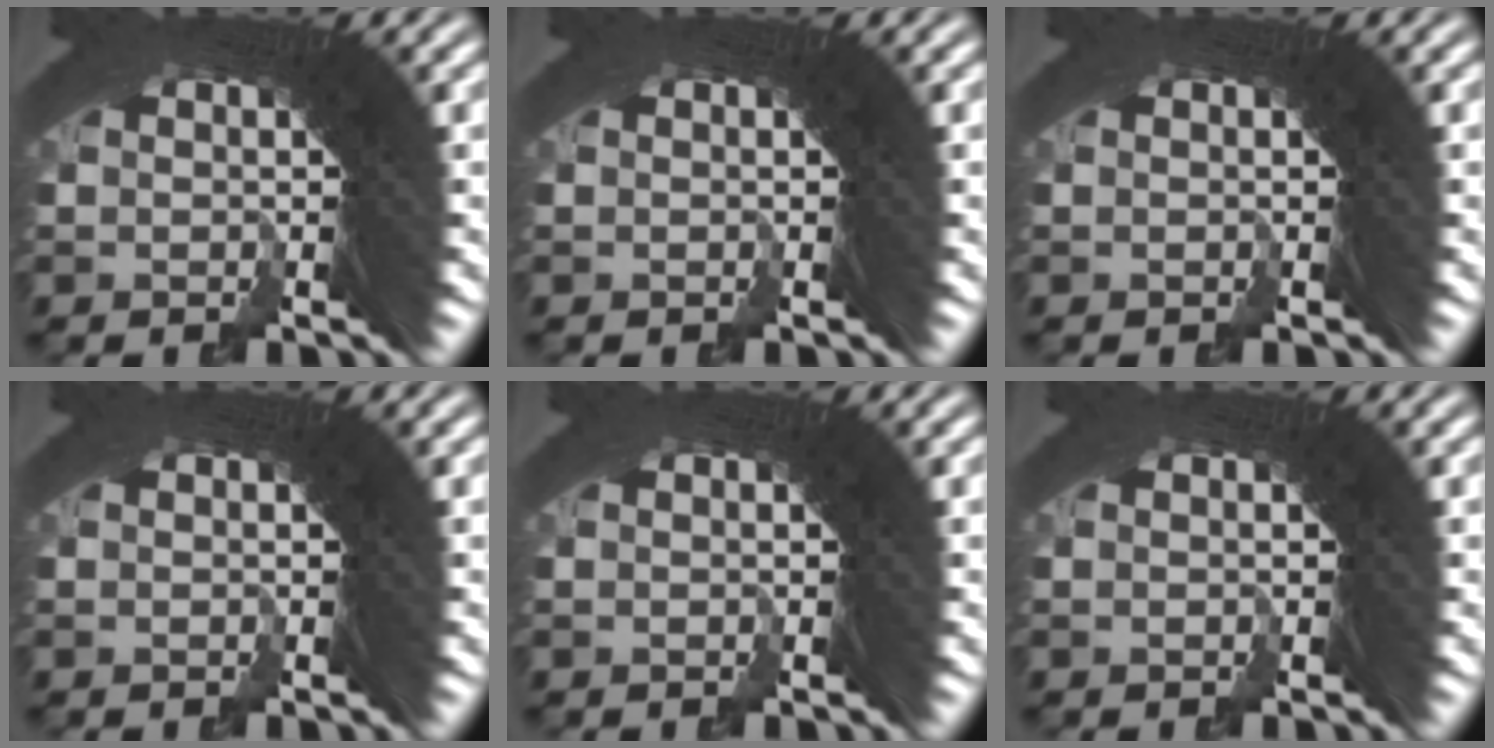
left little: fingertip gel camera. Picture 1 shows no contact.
{"total": 0.0}
{"total": 0.0}
{"total": 0.0}
{"total": 0.0}
{"total": 0.0}